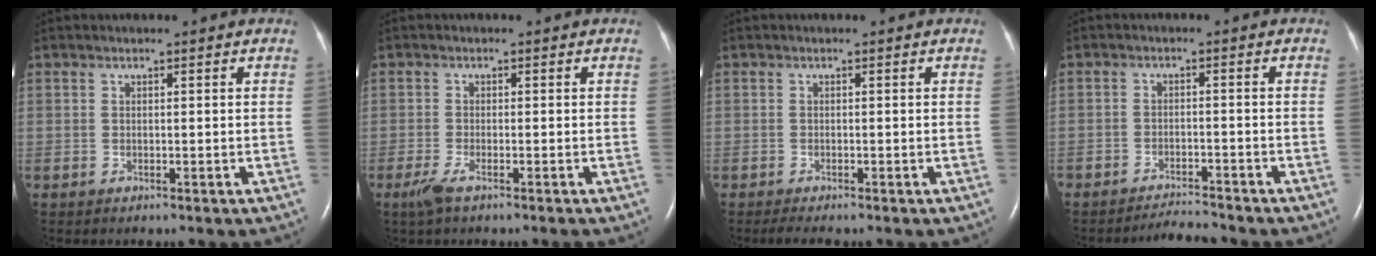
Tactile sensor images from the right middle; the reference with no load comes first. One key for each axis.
{"total": 2.6, "fx": -1.7, "fy": 0.2, "fz": 1.9, "tx": -0.049, "ty": -0.008, "tz": -0.039}
{"total": 1.8, "fx": -1.5, "fy": 0.2, "fz": 1.0, "tx": -0.022, "ty": -0.007, "tz": -0.023}
{"total": 3.2, "fx": -3.1, "fy": -0.5, "fz": 0.0, "tx": -0.006, "ty": -0.017, "tz": -0.051}